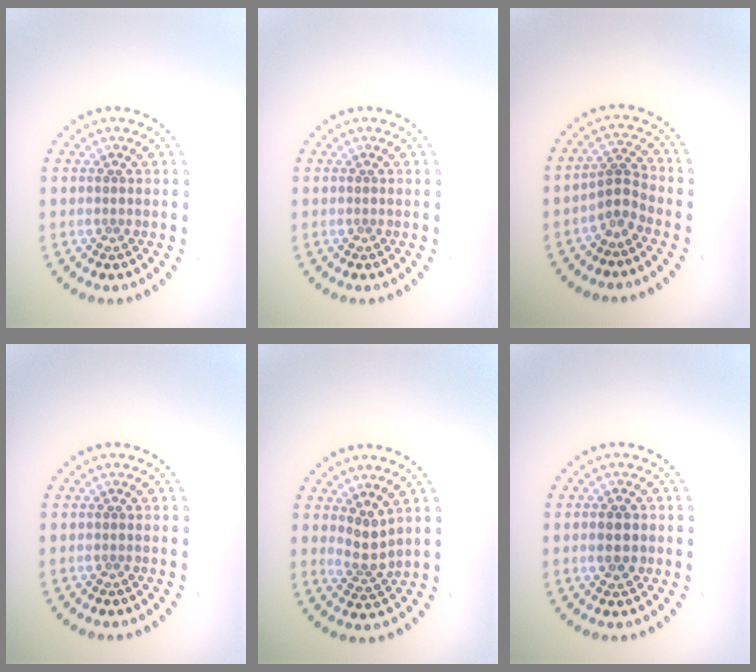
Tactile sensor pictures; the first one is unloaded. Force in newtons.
{"total": 0.0}
{"total": 2.2, "press": 1.5, "slide": 1.6}
{"total": 0.0}
{"total": 2.3, "press": 1.6, "slide": 1.6}
{"total": 2.3, "press": 2.3, "slide": 0.2}